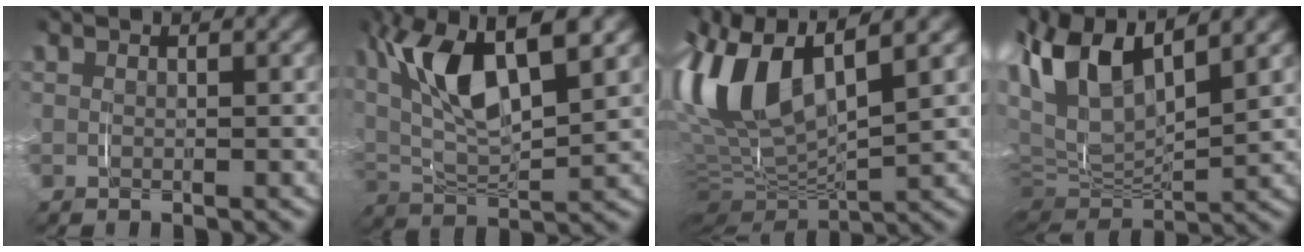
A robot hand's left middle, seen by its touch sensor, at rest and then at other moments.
{"total": 8.3, "force": [2.6, 4.0, 6.8], "torque": [-0.149, -0.001, 0.046]}
{"total": 10.7, "force": [1.4, 6.2, 8.6], "torque": [-0.192, 0.001, 0.019]}
{"total": 12.0, "force": [3.7, 8.0, 8.2], "torque": [-0.192, -0.005, 0.059]}